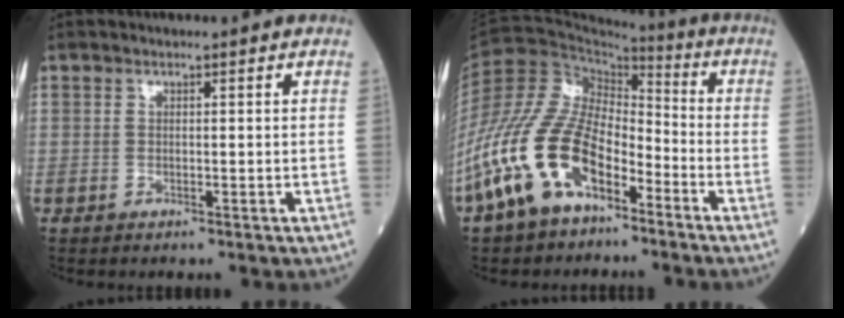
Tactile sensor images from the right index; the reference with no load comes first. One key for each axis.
{"total": 15.5, "fx": -8.6, "fy": 7.7, "fz": 10.4, "tx": -0.238, "ty": 0.014, "tz": -0.167}